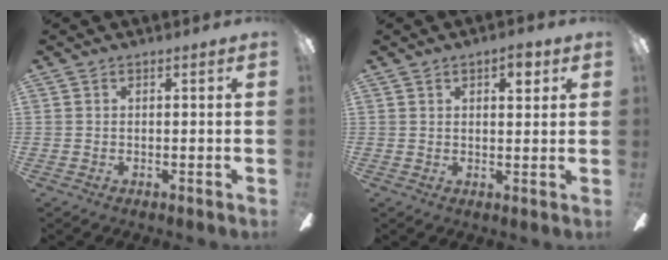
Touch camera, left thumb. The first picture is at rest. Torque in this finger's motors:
{"motor_torque": [-0.01, 0.01, -0.25, -0.16, 0.04]}